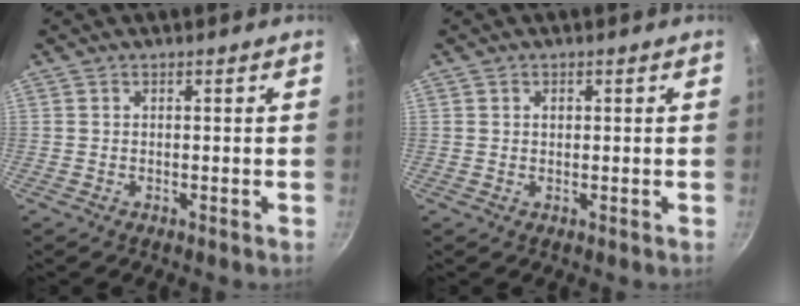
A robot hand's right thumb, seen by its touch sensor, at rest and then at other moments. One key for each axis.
{"total": 1.0, "fx": 0.3, "fy": 0.8, "fz": 0.6, "tx": -0.007, "ty": 0.002, "tz": 0.004}